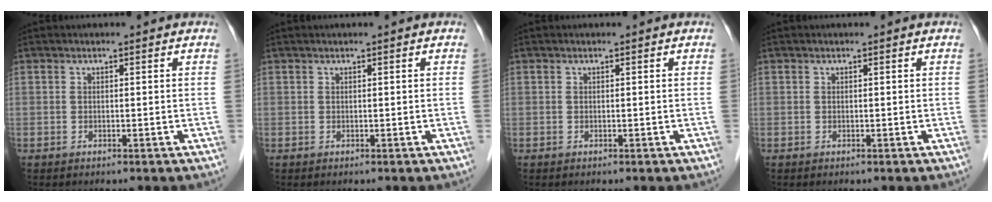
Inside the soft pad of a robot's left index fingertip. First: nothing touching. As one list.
[{"total": 0.0}, {"total": 0.0}, {"total": 0.0}]